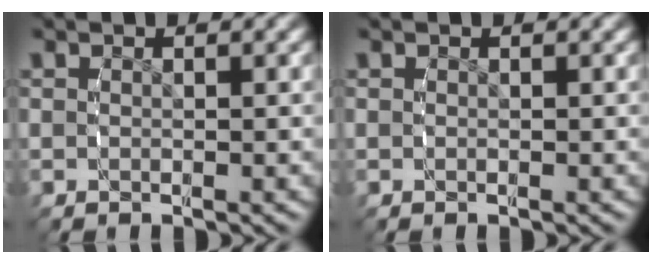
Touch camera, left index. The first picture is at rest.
{"total": 0.0}